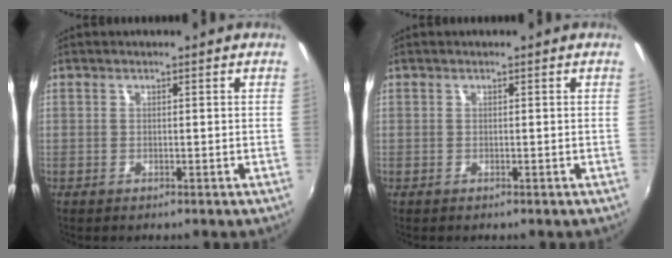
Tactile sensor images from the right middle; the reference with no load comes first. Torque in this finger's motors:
{"motor_torque": [0.05, -0.28, 0.04, 0.00]}